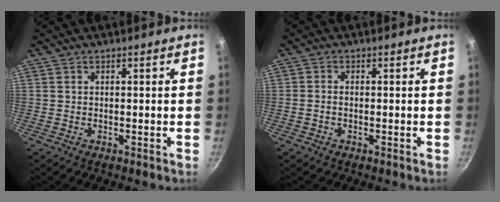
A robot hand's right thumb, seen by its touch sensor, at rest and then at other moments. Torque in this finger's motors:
{"motor_torque": [0.09, -0.33, -0.17, -0.17, 0.02]}